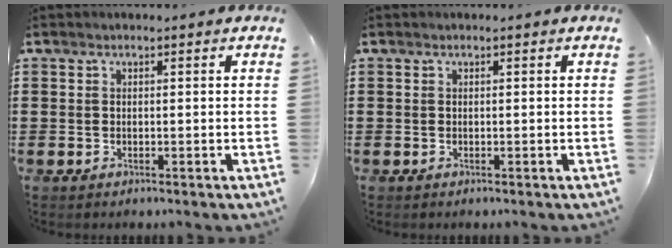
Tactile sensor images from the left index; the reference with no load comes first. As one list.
[{"total": 0.0}]